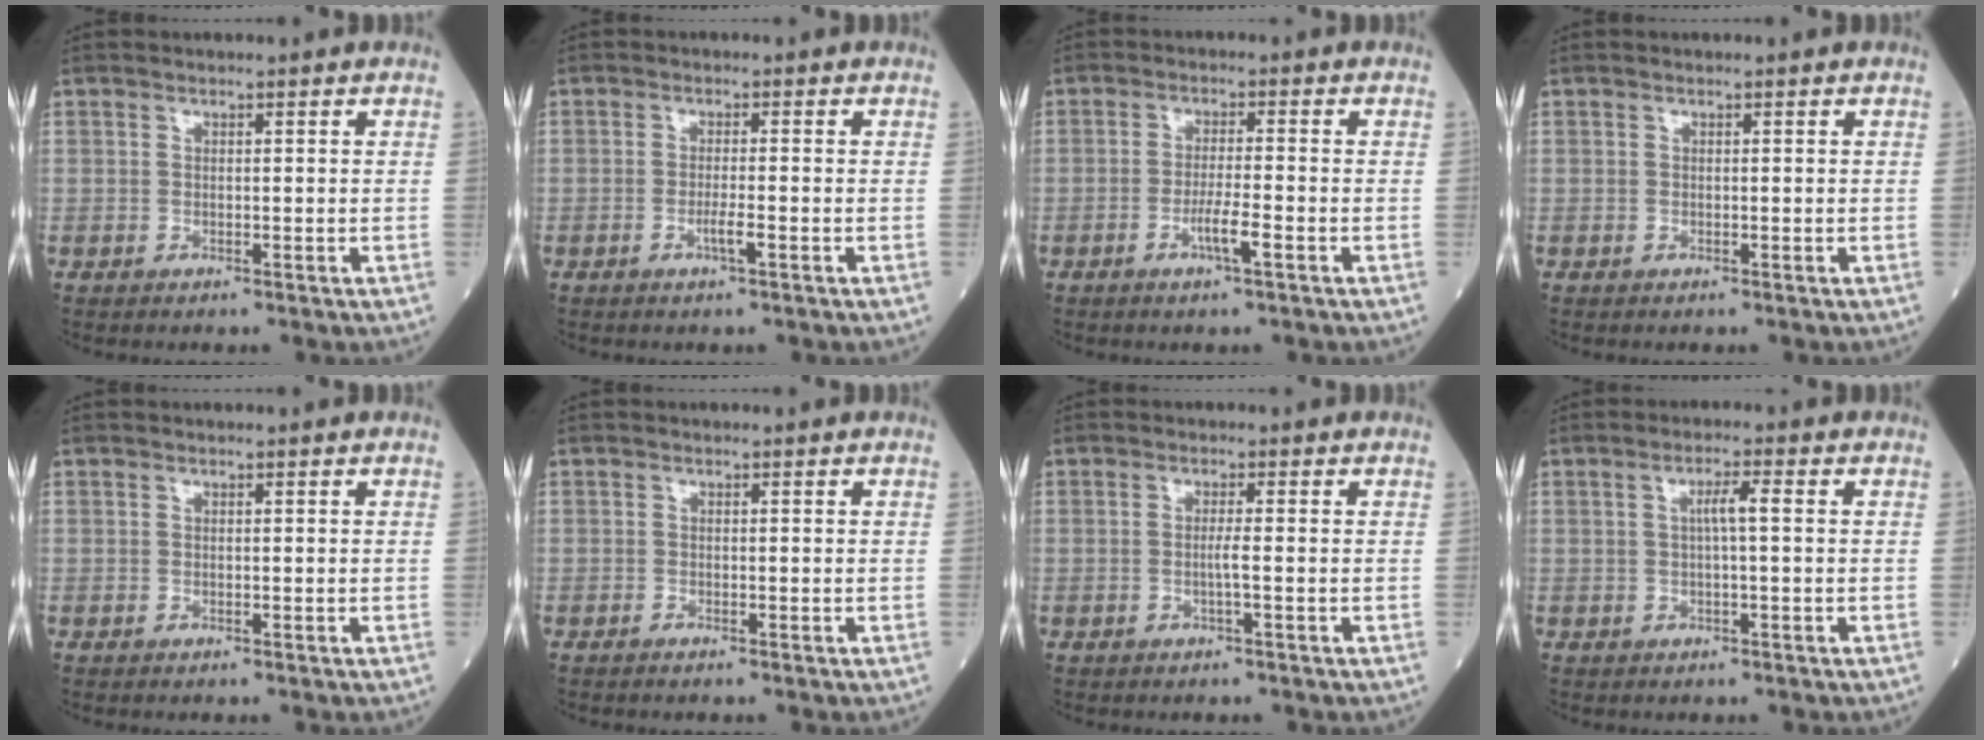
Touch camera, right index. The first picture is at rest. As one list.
[{"total": 2.0, "force": [-1.0, -0.1, 1.7], "torque": [-0.036, -0.002, -0.017]}, {"total": 3.6, "force": [-1.7, -0.1, 3.2], "torque": [-0.063, -0.004, -0.032]}, {"total": 0.0}, {"total": 0.0}, {"total": 0.0}, {"total": 1.5, "force": [-0.5, -0.4, 1.3], "torque": [-0.027, 0.000, -0.010]}, {"total": 2.8, "force": [0.3, 0.1, 2.8], "torque": [-0.051, 0.005, 0.005]}]